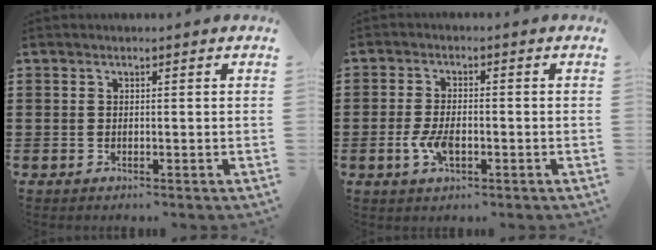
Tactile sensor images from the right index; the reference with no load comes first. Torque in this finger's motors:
{"motor_torque": [2.14, 0.00, 0.53, 0.12]}